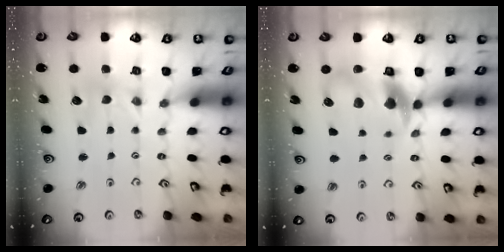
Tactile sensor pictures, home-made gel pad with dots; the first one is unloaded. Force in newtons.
{"total": 11.1, "press": 11.0, "slide": 1.6}